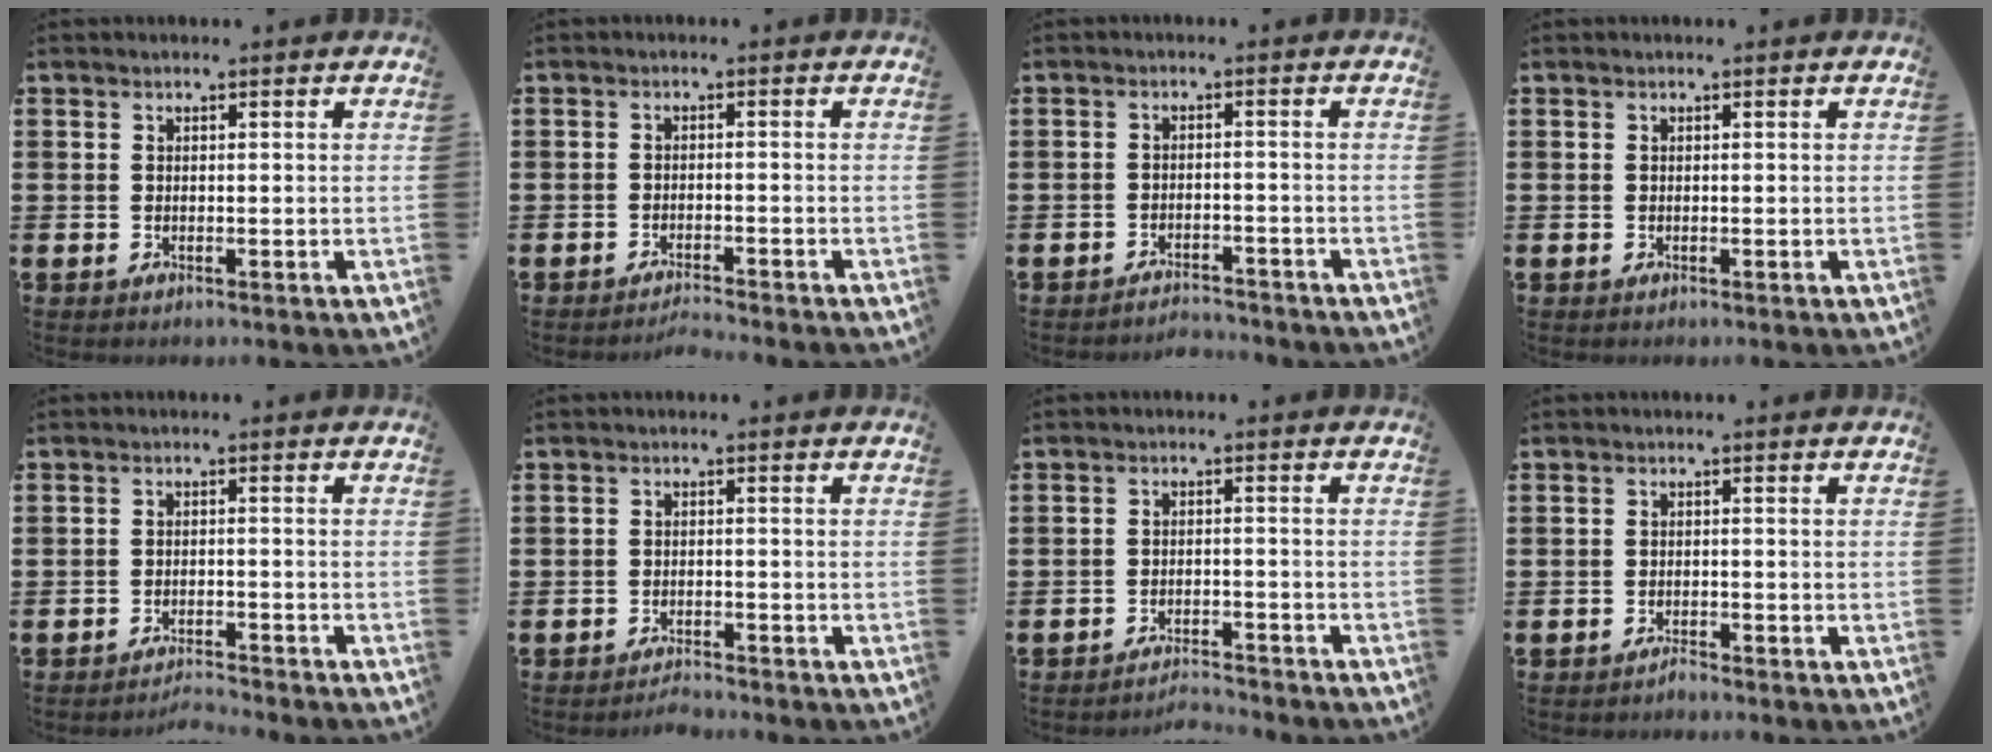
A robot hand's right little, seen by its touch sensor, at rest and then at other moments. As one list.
[{"total": 1.5, "force": [-1.5, -0.2, 0.2], "torque": [-0.005, 0.002, -0.029]}, {"total": 2.2, "force": [-2.2, 0.0, -0.2], "torque": [-0.003, 0.005, -0.048]}, {"total": 0.0}, {"total": 1.8, "force": [-1.8, -0.1, 0.1], "torque": [-0.005, 0.004, -0.038]}, {"total": 1.5, "force": [-1.5, 0.0, 0.1], "torque": [-0.007, 0.002, -0.030]}, {"total": 2.4, "force": [-2.4, -0.1, 0.0], "torque": [-0.005, 0.004, -0.051]}, {"total": 0.9, "force": [-0.9, 0.1, 0.1], "torque": [-0.005, -0.001, -0.019]}]